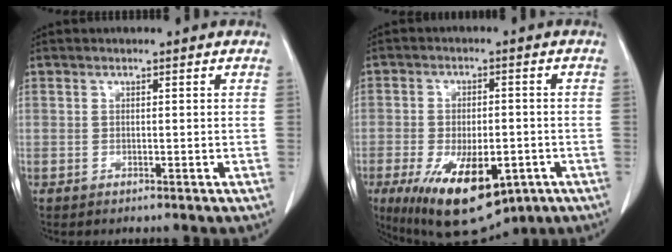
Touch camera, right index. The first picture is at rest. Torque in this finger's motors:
{"motor_torque": [1.24, -0.90, 0.58, 0.11]}